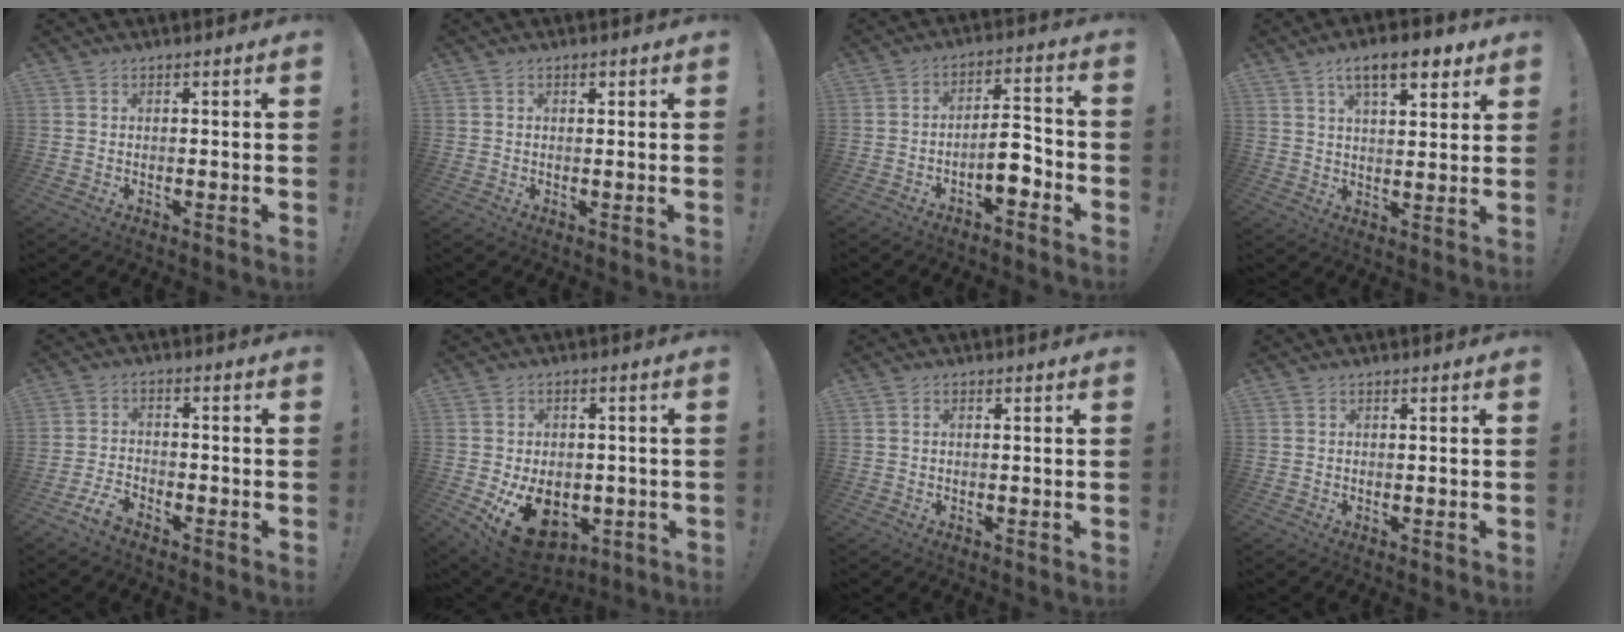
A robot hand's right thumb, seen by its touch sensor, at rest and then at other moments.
{"total": 0.7, "force": [0.5, 0.5, 0.2], "torque": [0.009, -0.004, 0.006]}
{"total": 8.5, "force": [-4.2, 3.2, 6.7], "torque": [-0.108, 0.020, -0.071]}
{"total": 10.5, "force": [6.0, 3.9, 7.7], "torque": [-0.112, -0.021, 0.102]}
{"total": 5.1, "force": [-3.9, 2.0, 2.6], "torque": [-0.065, 0.008, -0.071]}
{"total": 14.5, "force": [-4.8, 10.6, 8.6], "torque": [-0.121, 0.025, -0.071]}
{"total": 0.6, "force": [0.0, 0.4, 0.4], "torque": [-0.013, 0.004, 0.000]}
{"total": 0.0}